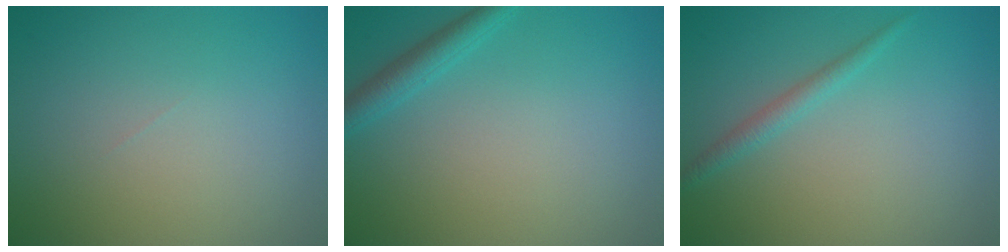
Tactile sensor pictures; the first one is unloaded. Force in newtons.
{"total": 2.2, "press": 2.2, "slide": 0.1}
{"total": 1.5, "press": 1.5, "slide": 0.1}